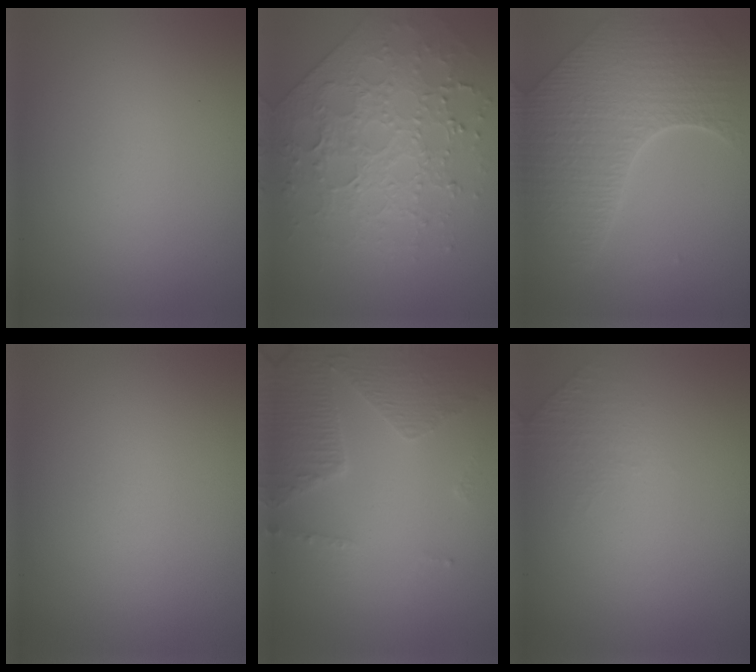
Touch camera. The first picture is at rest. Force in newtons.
{"total": 4.5, "press": 4.3, "slide": 1.0}
{"total": 8.0, "press": 5.7, "slide": 5.6}
{"total": 0.0}
{"total": 4.6, "press": 3.4, "slide": 3.1}
{"total": 1.0, "press": 0.5, "slide": 0.9}